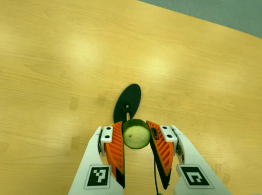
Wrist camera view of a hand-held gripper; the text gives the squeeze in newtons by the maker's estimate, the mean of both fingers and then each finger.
{"total": 10.4, "left": 10.3, "right": 10.4}